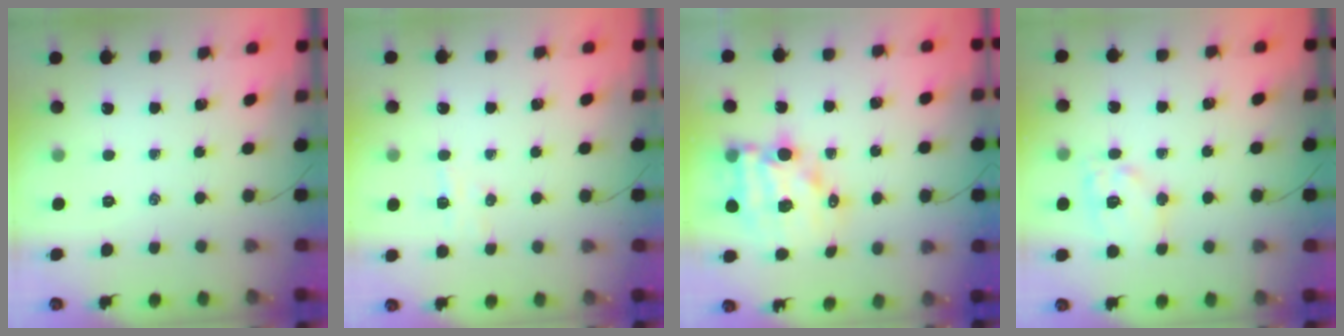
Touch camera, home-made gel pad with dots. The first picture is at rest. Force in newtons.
{"total": 4.3, "press": 4.2, "slide": 1.0}
{"total": 13.3, "press": 12.8, "slide": 3.4}
{"total": 11.1, "press": 11.0, "slide": 1.5}